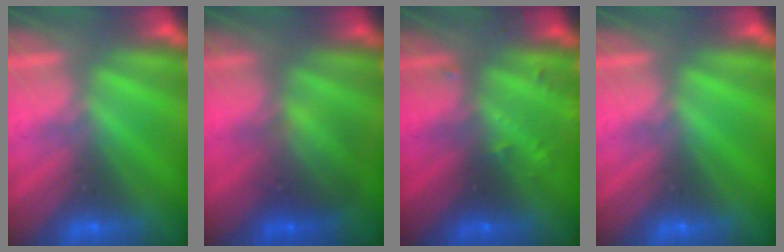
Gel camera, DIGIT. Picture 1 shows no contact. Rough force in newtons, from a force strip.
{"total": 2.1}
{"total": 2.9}
{"total": 0.0}